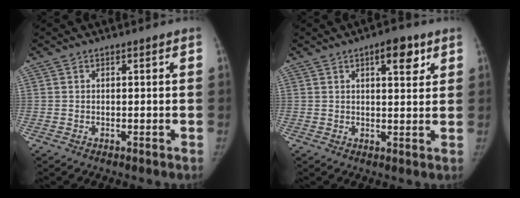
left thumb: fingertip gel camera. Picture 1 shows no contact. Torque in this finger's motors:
{"motor_torque": [0.20, -0.03, 0.83, -0.41, 0.09]}